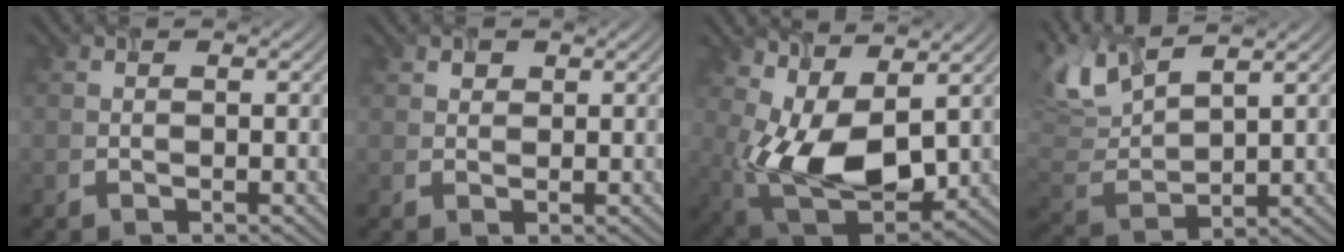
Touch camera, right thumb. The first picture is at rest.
{"total": 0.7, "force": [0.5, 0.5, 0.1], "torque": [-0.002, -0.004, 0.012]}
{"total": 11.5, "force": [2.0, 6.2, 9.4], "torque": [-0.208, -0.016, 0.044]}
{"total": 8.1, "force": [5.9, 2.1, 5.1], "torque": [-0.129, 0.011, 0.121]}